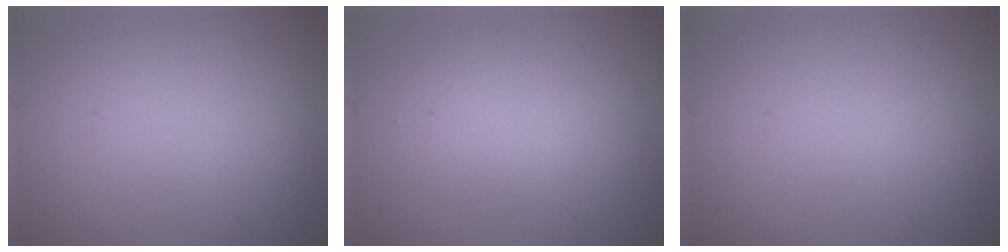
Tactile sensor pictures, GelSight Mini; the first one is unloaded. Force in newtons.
{"total": 2.9, "press": 2.9, "slide": 0.3}
{"total": 0.0}